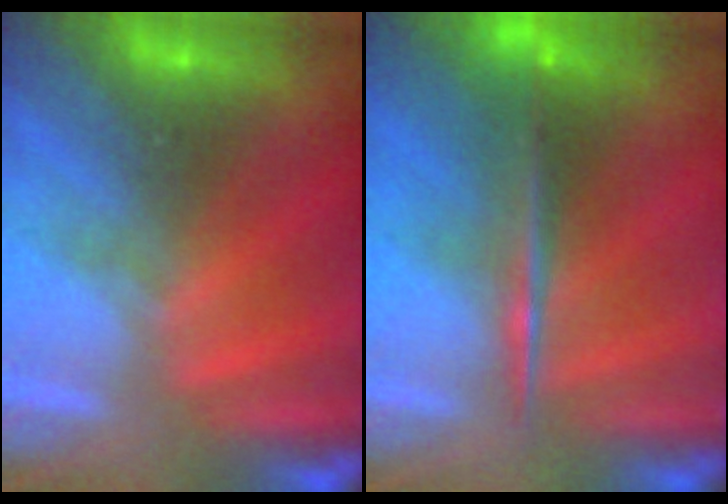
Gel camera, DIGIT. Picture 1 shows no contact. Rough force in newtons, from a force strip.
{"total": 7.5}